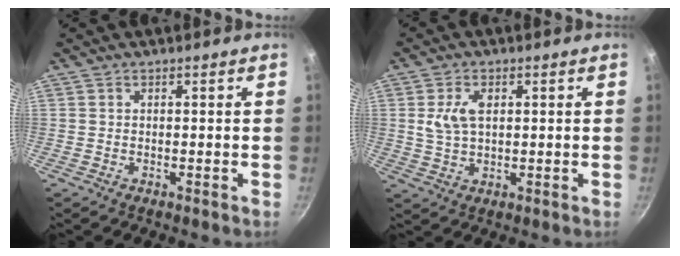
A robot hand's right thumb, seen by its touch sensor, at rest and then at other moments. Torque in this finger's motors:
{"motor_torque": [-0.25, -0.21, 0.73, 0.21, 0.05]}